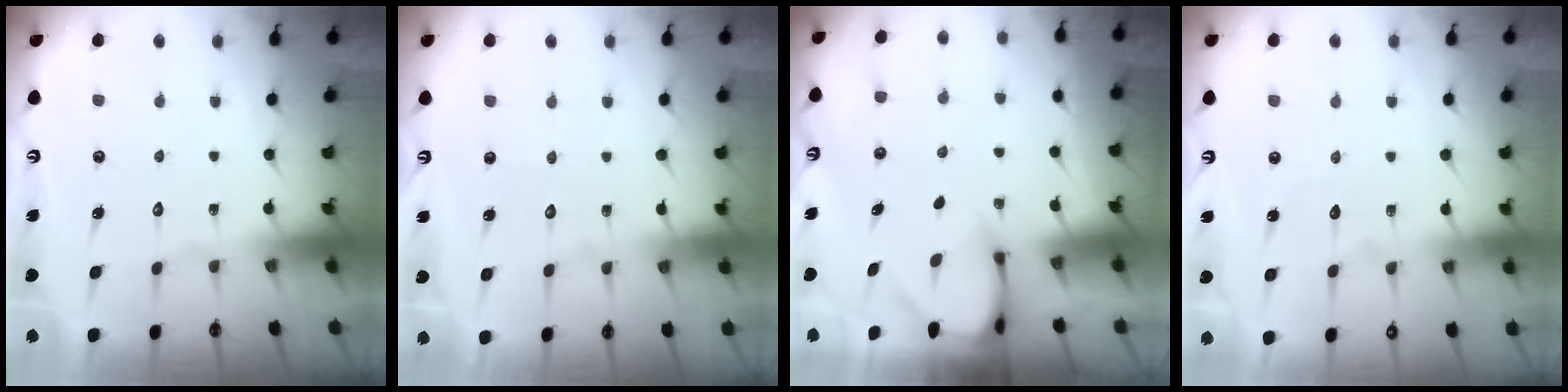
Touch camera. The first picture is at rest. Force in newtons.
{"total": 2.4, "press": 2.4, "slide": 0.3}
{"total": 2.9, "press": 2.9, "slide": 0.3}
{"total": 3.7, "press": 3.7, "slide": 0.1}